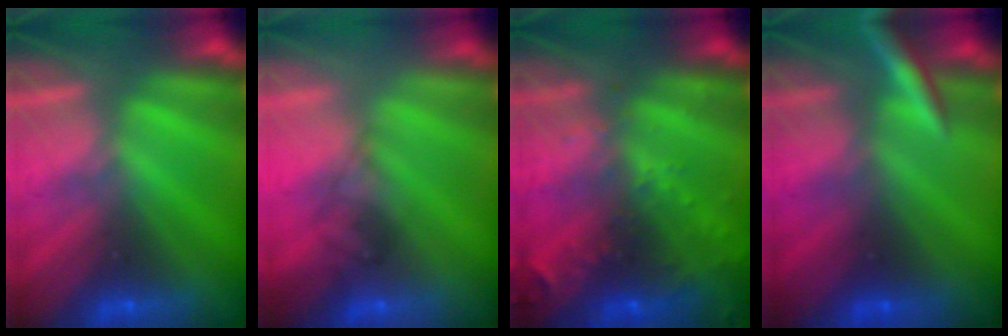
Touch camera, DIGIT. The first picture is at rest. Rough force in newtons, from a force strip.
{"total": 1.5}
{"total": 8.7}
{"total": 2.9}